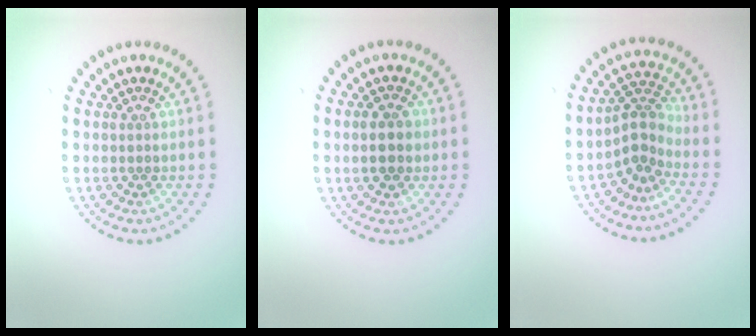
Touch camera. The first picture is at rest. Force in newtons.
{"total": 2.4, "press": 2.4, "slide": 0.1}
{"total": 2.9, "press": 2.0, "slide": 2.1}